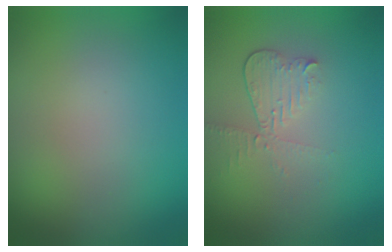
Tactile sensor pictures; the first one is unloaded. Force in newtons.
{"total": 3.0, "press": 2.6, "slide": 1.5}